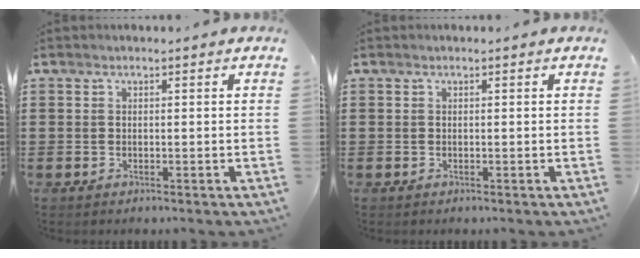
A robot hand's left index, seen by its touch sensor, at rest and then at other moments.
{"total": 0.0}